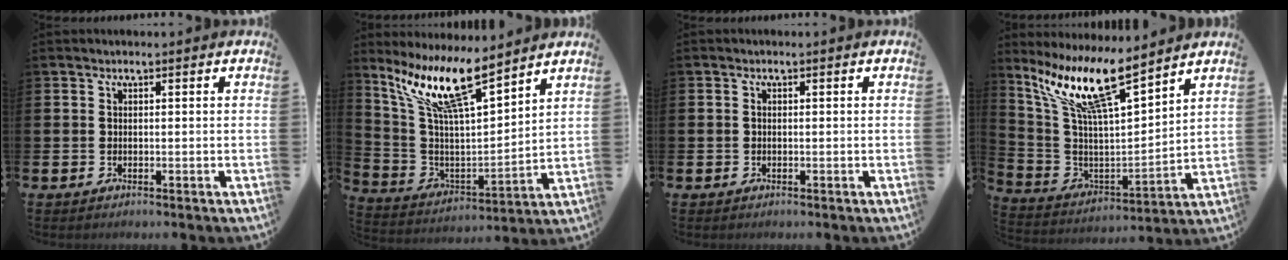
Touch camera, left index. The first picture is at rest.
{"total": 12.3, "force": [9.3, 2.1, 7.7], "torque": [-0.185, -0.044, 0.162]}
{"total": 0.5, "force": [-0.1, 0.5, 0.2], "torque": [0.004, 0.000, -0.005]}
{"total": 12.5, "force": [9.4, 2.1, 8.1], "torque": [-0.192, -0.051, 0.163]}